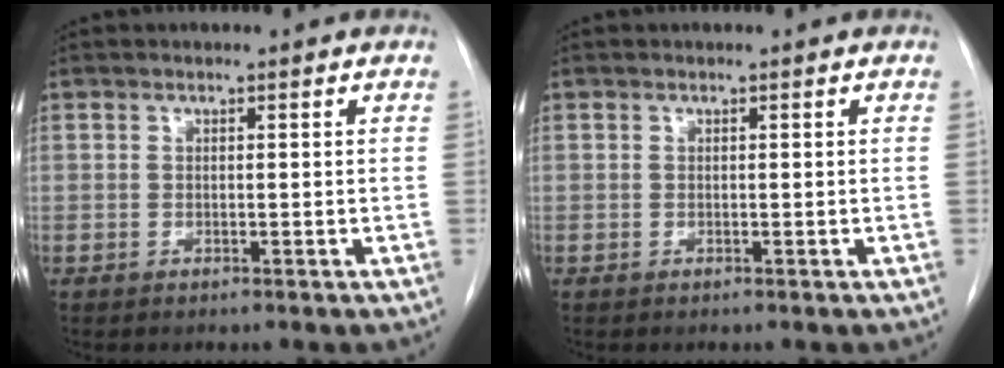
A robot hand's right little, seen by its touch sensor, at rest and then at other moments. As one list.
[{"total": 0.0}]